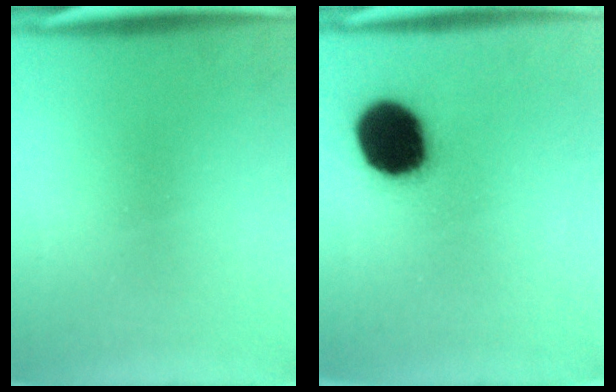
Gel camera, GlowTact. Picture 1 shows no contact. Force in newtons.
{"total": 18.3}